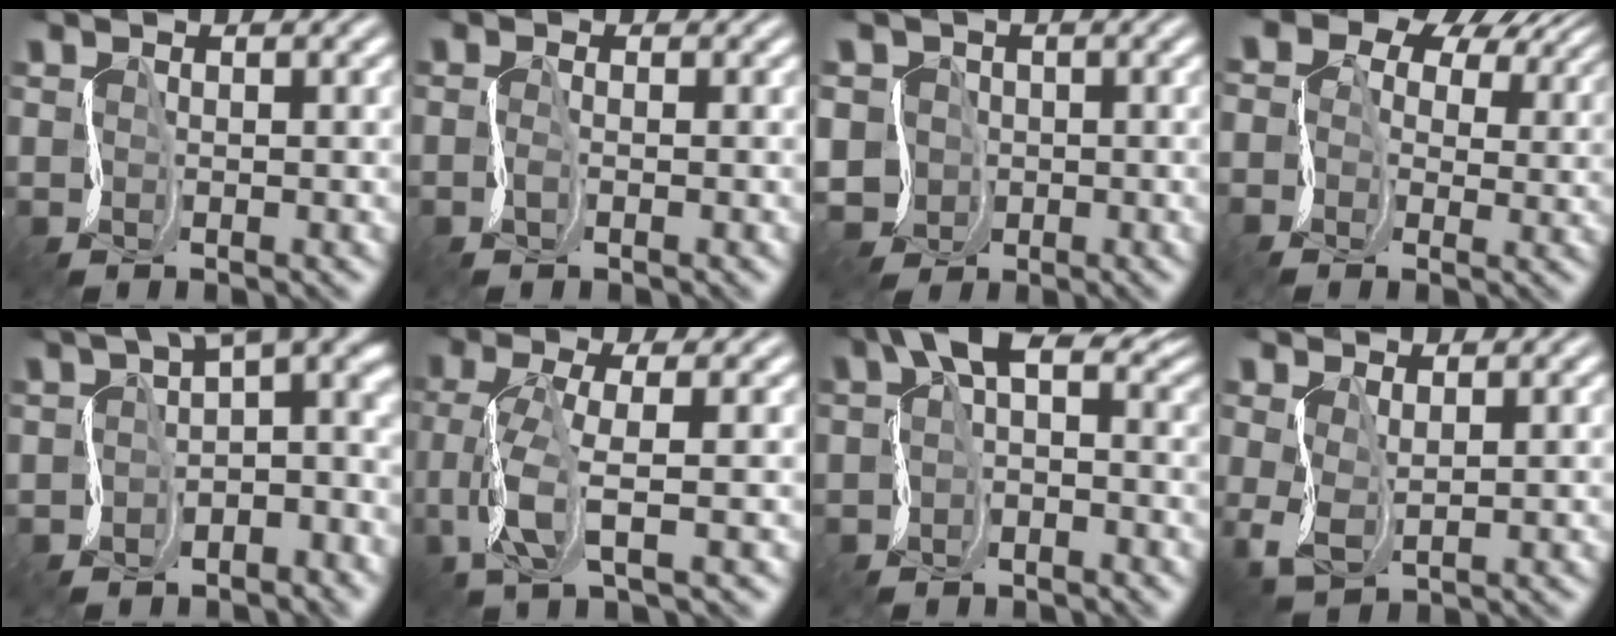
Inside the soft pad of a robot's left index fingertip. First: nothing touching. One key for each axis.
{"total": 1.3, "fx": -1.1, "fy": -0.4, "fz": -0.6, "tx": -0.003, "ty": -0.003, "tz": -0.016}
{"total": 3.6, "fx": -1.4, "fy": 3.3, "fz": 0.2, "tx": -0.019, "ty": 0.005, "tz": -0.033}
{"total": 10.1, "fx": 4.4, "fy": 7.3, "fz": 5.4, "tx": -0.109, "ty": 0.028, "tz": 0.055}
{"total": 6.2, "fx": 0.0, "fy": 3.3, "fz": 5.3, "tx": -0.062, "ty": 0.000, "tz": 0.004}
{"total": 3.9, "fx": -1.4, "fy": 0.5, "fz": 3.6, "tx": -0.099, "ty": -0.003, "tz": -0.021}
{"total": 3.6, "fx": 0.7, "fy": 1.9, "fz": 3.0, "tx": -0.049, "ty": 0.017, "tz": 0.009}
{"total": 1.4, "fx": 0.1, "fy": 0.7, "fz": 1.2, "tx": -0.055, "ty": -0.005, "tz": 0.010}